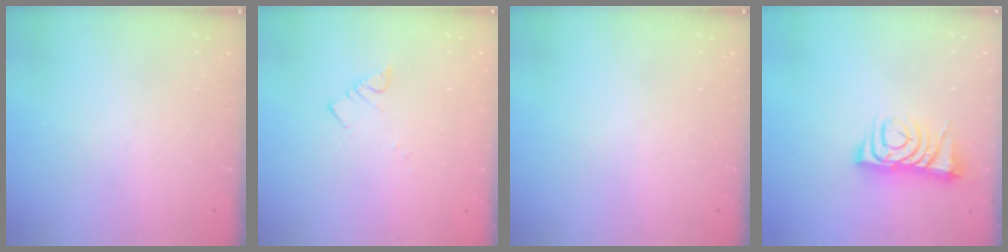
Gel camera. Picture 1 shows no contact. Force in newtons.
{"total": 3.8, "press": 3.8, "slide": 0.2}
{"total": 0.0}
{"total": 6.8, "press": 6.7, "slide": 1.0}